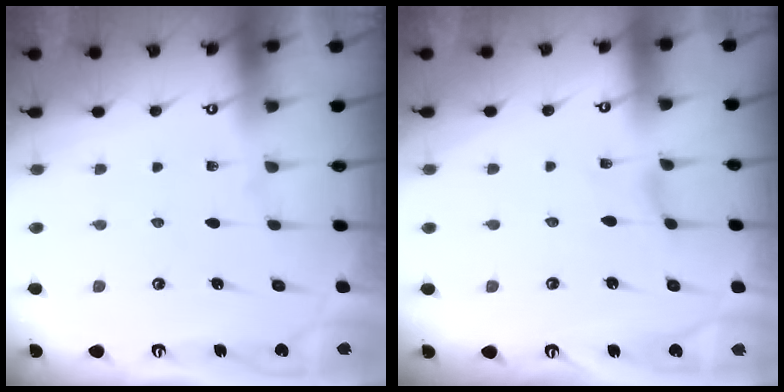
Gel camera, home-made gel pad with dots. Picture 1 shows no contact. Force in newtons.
{"total": 0.6, "press": 0.6, "slide": 0.2}